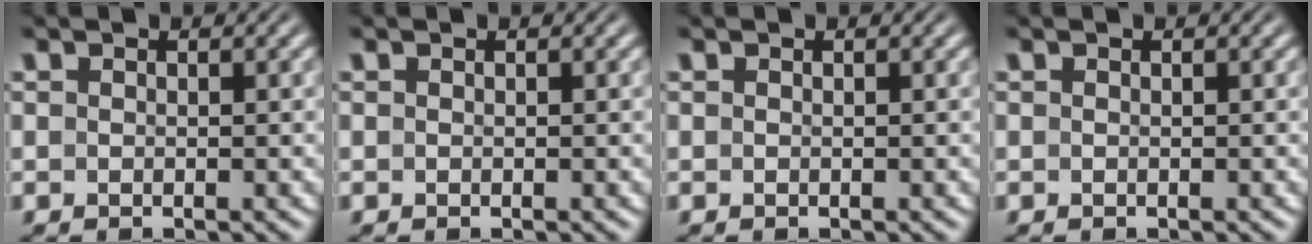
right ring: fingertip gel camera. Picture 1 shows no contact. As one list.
[{"total": 0.0}, {"total": 0.0}, {"total": 0.0}]